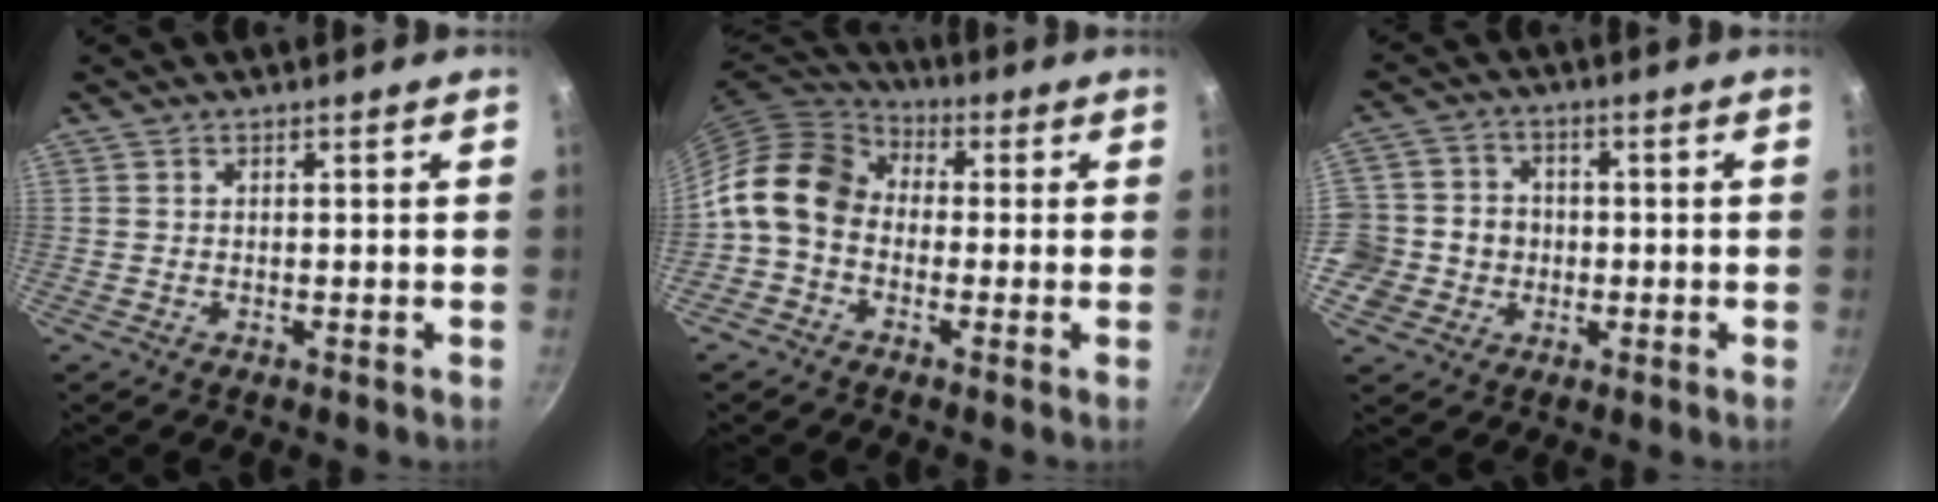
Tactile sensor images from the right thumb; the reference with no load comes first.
{"total": 12.2, "force": [-0.7, 9.5, 7.5], "torque": [-0.118, 0.038, -0.036]}
{"total": 9.9, "force": [-1.6, 9.3, 2.9], "torque": [-0.034, 0.023, -0.040]}